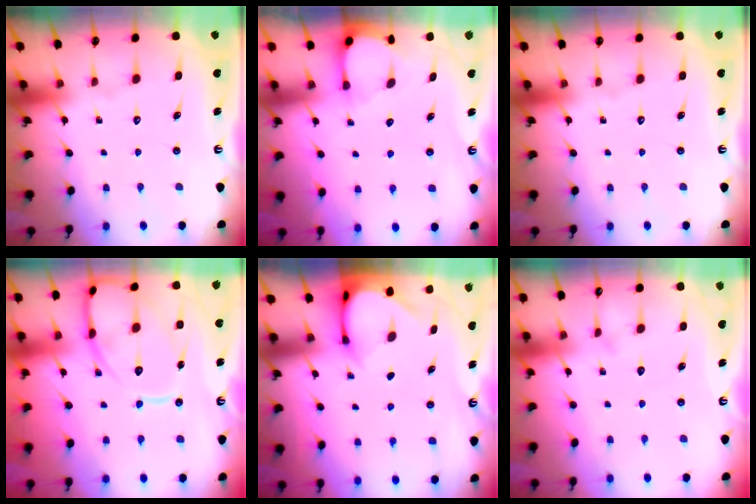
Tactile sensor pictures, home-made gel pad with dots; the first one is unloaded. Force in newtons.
{"total": 2.4, "press": 2.3, "slide": 0.4}
{"total": 0.0}
{"total": 15.1, "press": 15.1, "slide": 1.1}
{"total": 3.4, "press": 3.3, "slide": 0.3}
{"total": 3.9, "press": 3.9, "slide": 0.4}